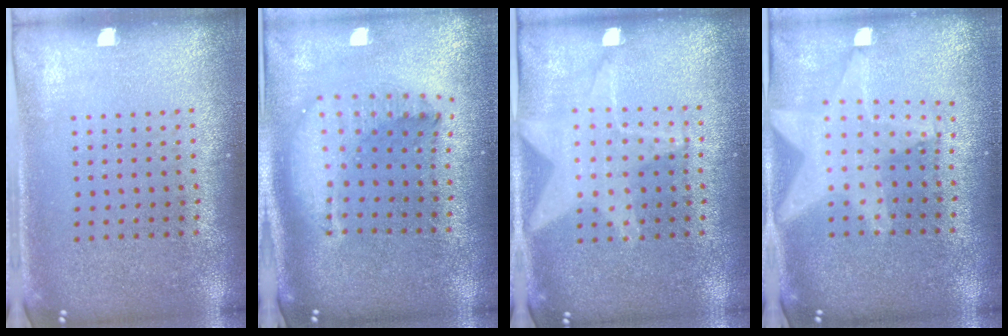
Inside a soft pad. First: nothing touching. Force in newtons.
{"total": 2.3, "press": 1.7, "slide": 1.5}
{"total": 1.1, "press": 1.1, "slide": 0.2}
{"total": 1.8, "press": 1.6, "slide": 0.8}